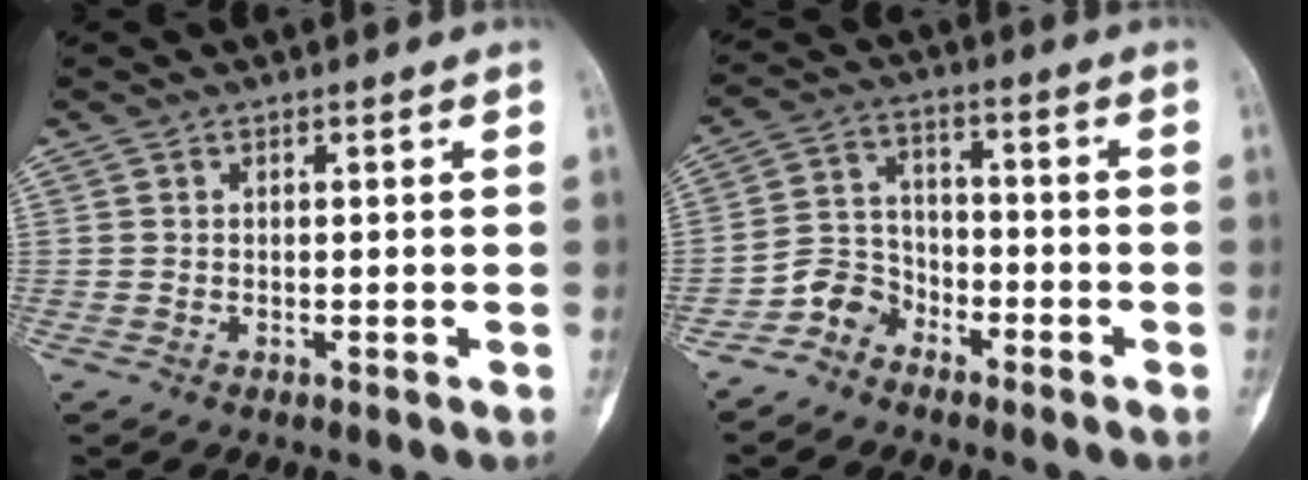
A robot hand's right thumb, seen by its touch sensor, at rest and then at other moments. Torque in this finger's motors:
{"motor_torque": [0.16, -0.01, -0.28, -0.46, 0.02]}